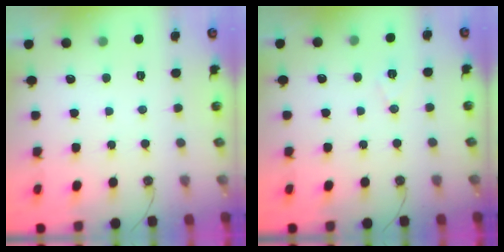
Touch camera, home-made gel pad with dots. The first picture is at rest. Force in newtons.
{"total": 7.4, "press": 5.9, "slide": 4.5}